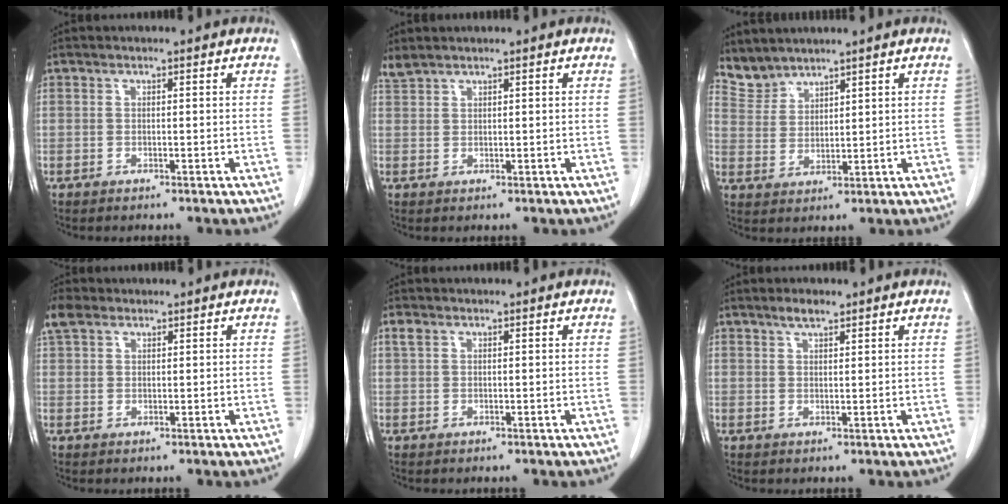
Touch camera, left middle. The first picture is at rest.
{"total": 1.5, "force": [1.5, 0.1, 0.2], "torque": [-0.010, 0.011, 0.038]}
{"total": 3.8, "force": [3.7, 0.9, -0.4], "torque": [0.003, 0.006, 0.086]}
{"total": 3.4, "force": [2.3, 2.1, 1.6], "torque": [-0.040, 0.018, 0.048]}
{"total": 1.1, "force": [0.6, 0.7, 0.6], "torque": [-0.018, 0.013, 0.014]}
{"total": 2.1, "force": [1.7, 0.6, 1.2], "torque": [-0.025, 0.002, 0.030]}